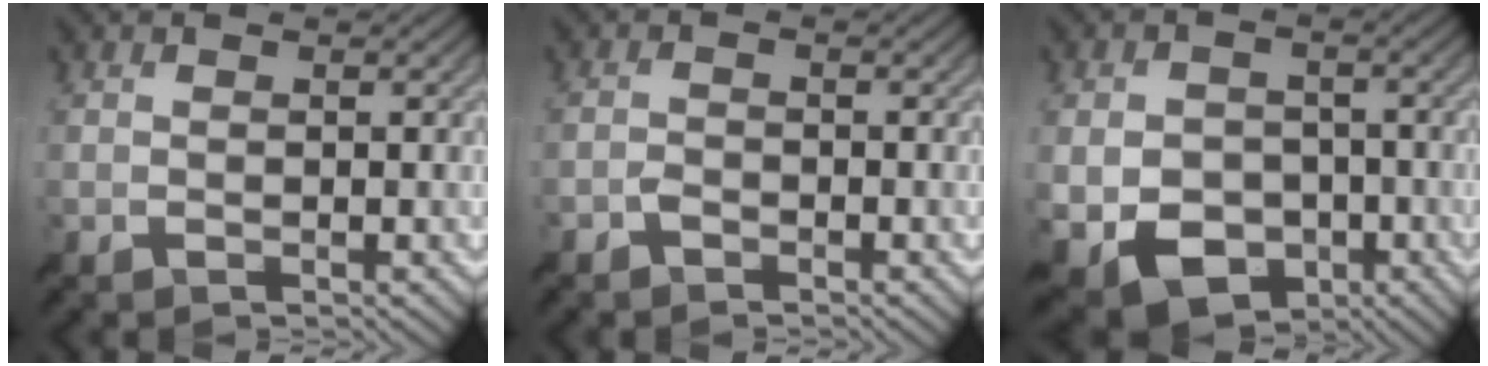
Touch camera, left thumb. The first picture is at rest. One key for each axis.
{"total": 1.3, "fx": -1.1, "fy": 0.7, "fz": 0.3, "tx": -0.002, "ty": 0.003, "tz": -0.024}
{"total": 8.8, "fx": -3.1, "fy": 6.5, "fz": 5.1, "tx": -0.111, "ty": -0.026, "tz": -0.055}